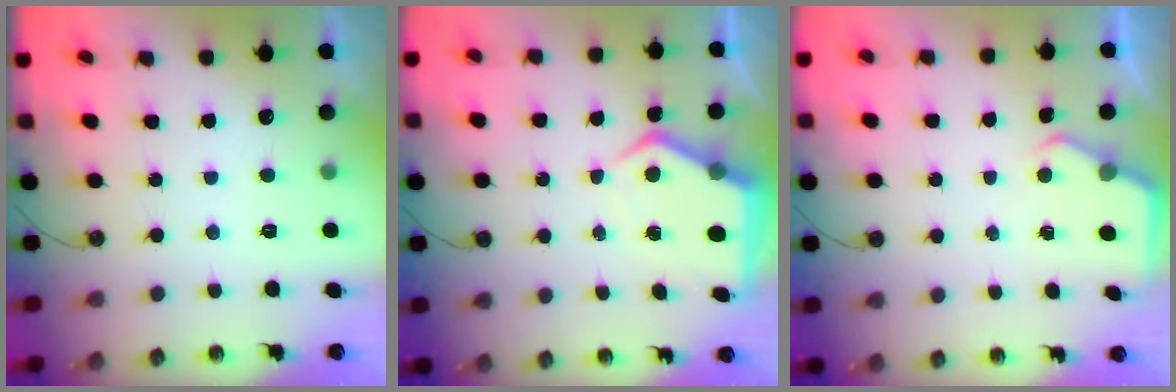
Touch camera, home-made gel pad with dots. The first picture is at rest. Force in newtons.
{"total": 6.8, "press": 6.8, "slide": 0.2}
{"total": 2.6, "press": 2.5, "slide": 0.4}